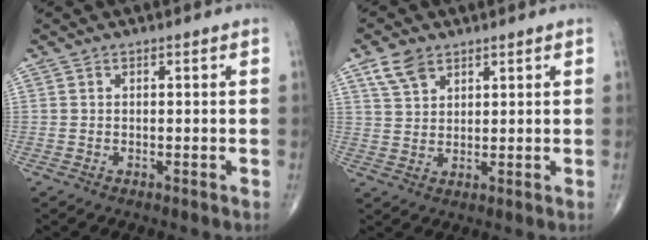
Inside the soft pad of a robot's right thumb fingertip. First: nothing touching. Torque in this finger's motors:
{"motor_torque": [-0.26, 0.36, 0.35, 0.25, 0.02]}